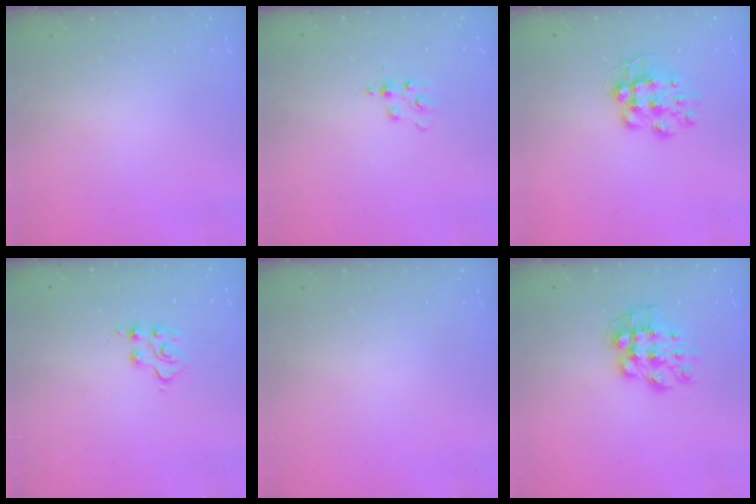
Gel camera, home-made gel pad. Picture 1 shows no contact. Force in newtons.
{"total": 4.1, "press": 4.1, "slide": 0.5}
{"total": 9.4, "press": 9.4, "slide": 0.5}
{"total": 5.1, "press": 5.1, "slide": 0.5}
{"total": 0.0}
{"total": 9.9, "press": 9.8, "slide": 0.5}